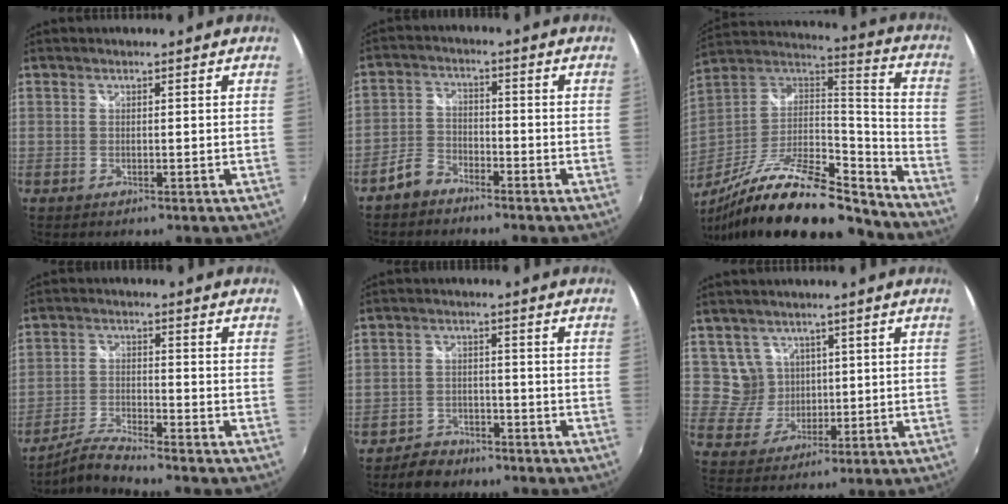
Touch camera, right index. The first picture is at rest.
{"total": 4.9, "force": [-3.9, 2.5, 1.5], "torque": [-0.039, 0.015, -0.074]}
{"total": 26.1, "force": [-19.2, 7.2, 16.1], "torque": [-0.276, -0.028, -0.317]}
{"total": 6.0, "force": [-5.6, -0.9, 1.9], "torque": [-0.056, 0.003, -0.112]}
{"total": 6.1, "force": [-4.9, 3.5, 1.2], "torque": [-0.046, 0.015, -0.079]}
{"total": 5.6, "force": [2.4, 5.1, 0.4], "torque": [-0.007, 0.007, 0.054]}